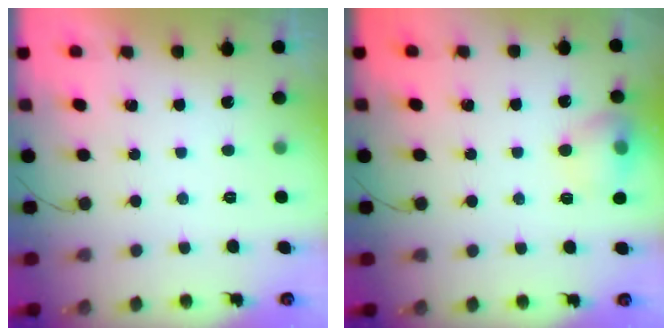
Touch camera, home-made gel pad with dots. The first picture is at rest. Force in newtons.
{"total": 10.9, "press": 10.8, "slide": 1.4}